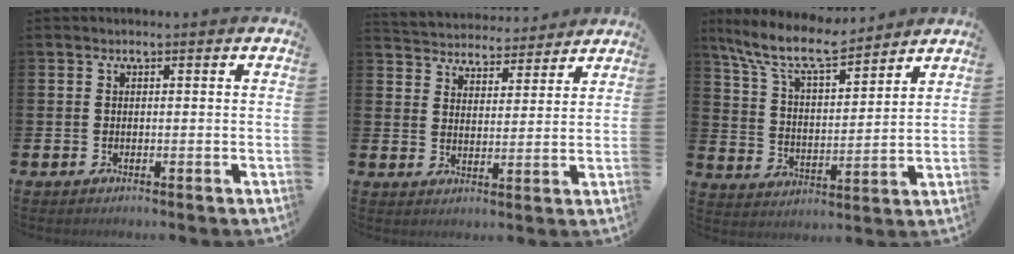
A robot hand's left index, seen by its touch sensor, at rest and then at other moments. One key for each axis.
{"total": 4.4, "fx": 4.2, "fy": 1.0, "fz": -0.5, "tx": -0.009, "ty": -0.035, "tz": 0.073}
{"total": 9.9, "fx": 8.7, "fy": 2.2, "fz": 4.3, "tx": -0.121, "ty": -0.042, "tz": 0.155}